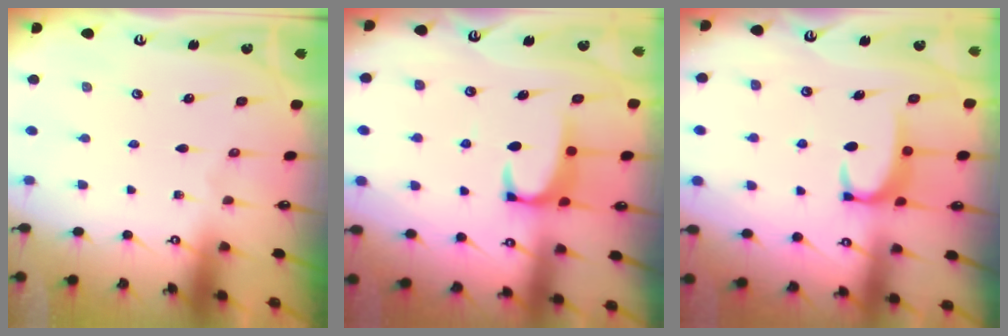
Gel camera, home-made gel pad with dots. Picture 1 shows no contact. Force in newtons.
{"total": 1.9, "press": 1.9, "slide": 0.3}
{"total": 2.8, "press": 2.8, "slide": 0.5}